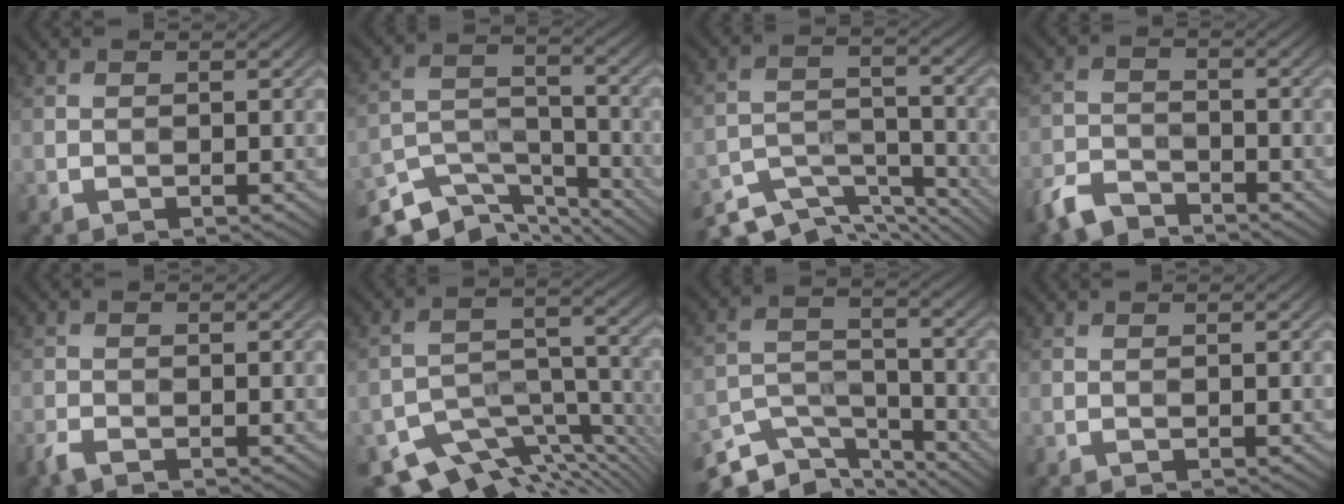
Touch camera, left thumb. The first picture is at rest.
{"total": 10.2, "force": [-8.4, 4.0, 4.2], "torque": [-0.090, -0.010, -0.153]}
{"total": 9.4, "force": [-8.0, 3.1, 3.6], "torque": [-0.075, -0.008, -0.142]}
{"total": 5.2, "force": [-4.3, 2.0, 2.0], "torque": [-0.041, -0.007, -0.099]}
{"total": 1.8, "force": [-1.4, 0.5, 1.0], "torque": [-0.028, -0.004, -0.034]}
{"total": 11.3, "force": [-8.5, 4.7, 5.7], "torque": [-0.101, -0.022, -0.131]}
{"total": 8.9, "force": [-7.3, 3.4, 3.8], "torque": [-0.080, -0.013, -0.140]}
{"total": 0.0}